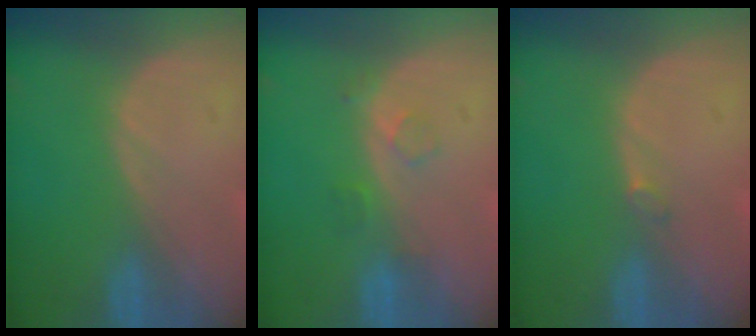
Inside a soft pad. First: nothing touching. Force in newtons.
{"total": 2.1, "press": 2.1, "slide": 0.2}
{"total": 0.8, "press": 0.8, "slide": 0.2}